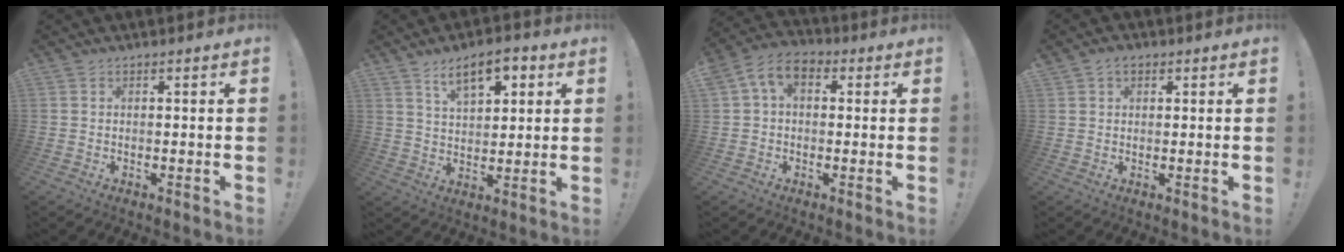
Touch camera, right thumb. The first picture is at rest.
{"total": 10.2, "force": [5.7, 4.8, 7.0], "torque": [-0.110, -0.014, 0.101]}
{"total": 7.5, "force": [1.5, 4.9, 5.5], "torque": [-0.103, 0.005, 0.035]}
{"total": 2.7, "force": [1.6, 1.9, 1.3], "torque": [-0.021, -0.002, 0.029]}